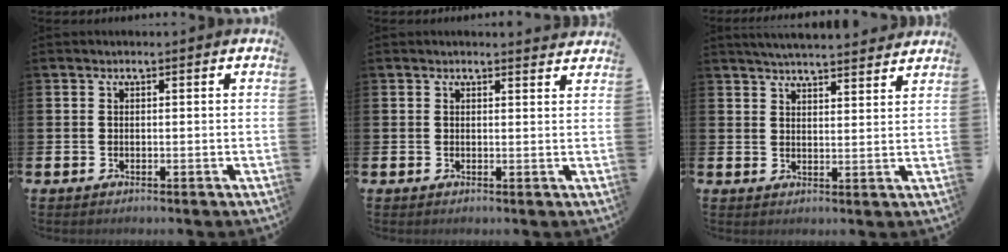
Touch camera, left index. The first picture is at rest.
{"total": 1.2, "force": [1.2, 0.0, 0.0], "torque": [0.011, -0.010, 0.019]}
{"total": 4.5, "force": [4.5, 0.0, 0.5], "torque": [-0.014, -0.027, 0.080]}